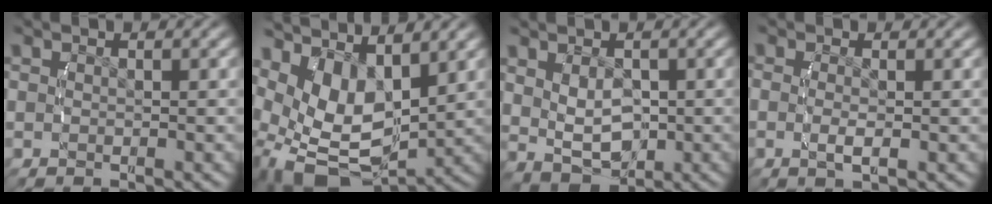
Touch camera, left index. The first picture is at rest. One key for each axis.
{"total": 11.1, "fx": -0.6, "fy": 8.1, "fz": 7.6, "tx": -0.181, "ty": -0.054, "tz": 0.010}
{"total": 5.8, "fx": 0.4, "fy": 4.0, "fz": 4.2, "tx": -0.075, "ty": -0.015, "tz": 0.011}
{"total": 1.9, "fx": -0.4, "fy": 0.8, "fz": 1.6, "tx": -0.037, "ty": -0.008, "tz": -0.005}